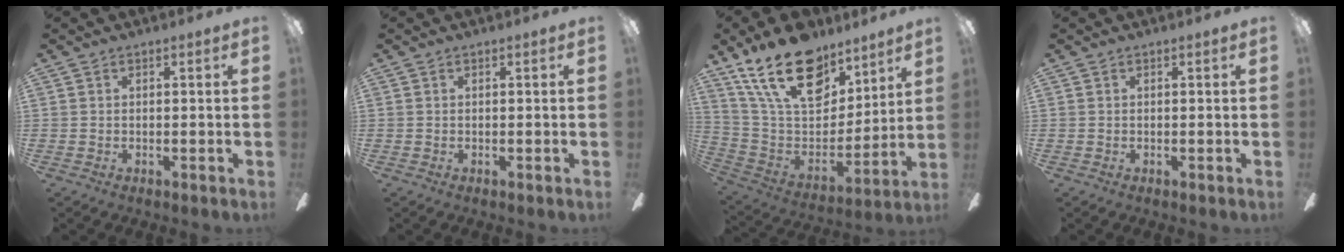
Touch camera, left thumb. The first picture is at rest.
{"total": 0.0}
{"total": 23.9, "force": [15.5, 12.5, 13.2], "torque": [-0.236, -0.085, 0.281]}
{"total": 0.0}